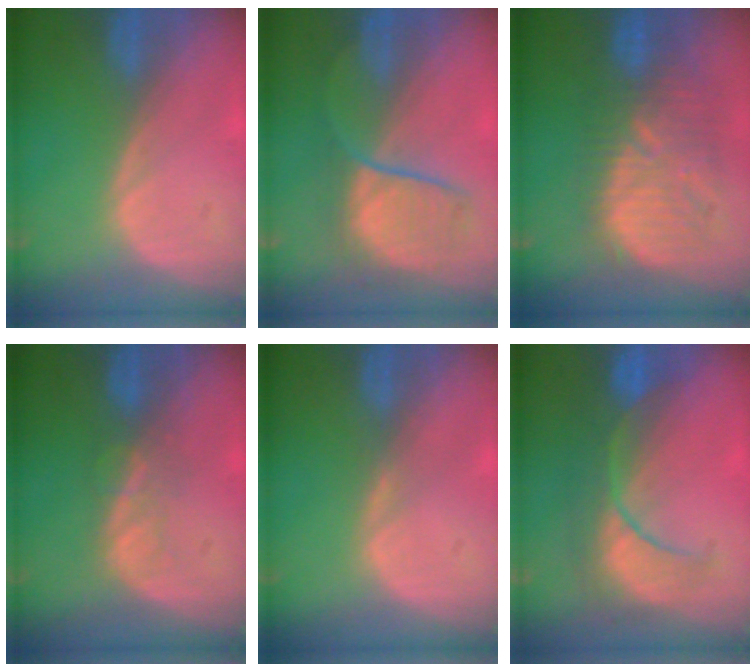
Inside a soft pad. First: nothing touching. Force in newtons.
{"total": 7.6, "press": 7.6, "slide": 0.6}
{"total": 11.1, "press": 10.7, "slide": 2.9}
{"total": 3.3, "press": 3.3, "slide": 0.5}
{"total": 0.7, "press": 0.7, "slide": 0.2}
{"total": 8.5, "press": 8.4, "slide": 1.3}